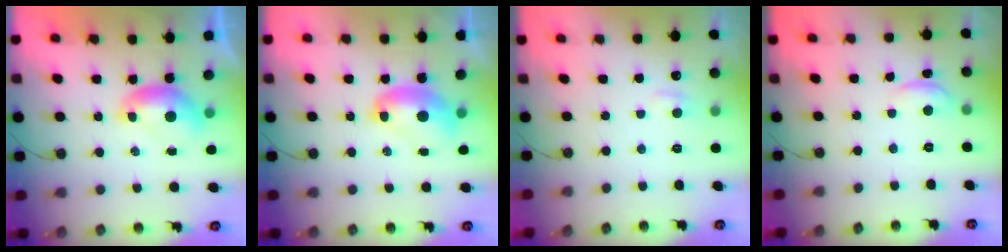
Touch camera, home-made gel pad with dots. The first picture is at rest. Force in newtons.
{"total": 3.5, "press": 3.5, "slide": 0.4}
{"total": 1.3, "press": 1.2, "slide": 0.6}
{"total": 0.6, "press": 0.1, "slide": 0.6}